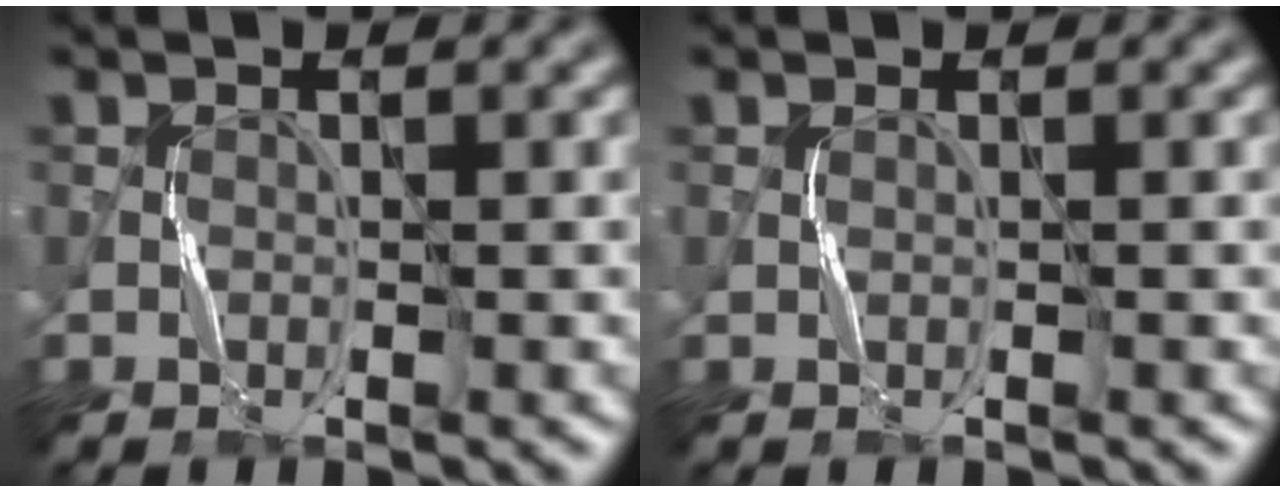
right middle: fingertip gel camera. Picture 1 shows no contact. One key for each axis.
{"total": 0.0}